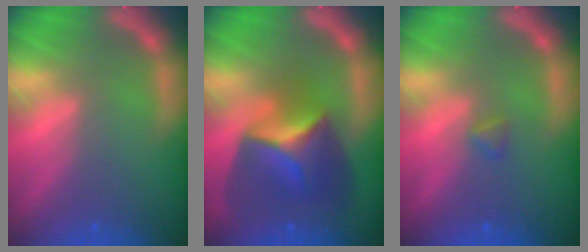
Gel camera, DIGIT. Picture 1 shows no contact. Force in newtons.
{"total": 7.9}
{"total": 0.9}